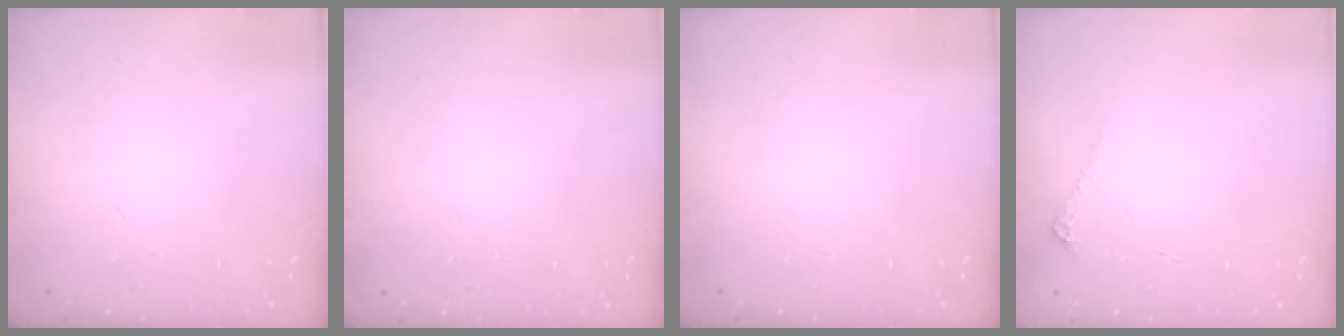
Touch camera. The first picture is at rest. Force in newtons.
{"total": 0.0}
{"total": 0.0}
{"total": 4.9, "press": 4.9, "slide": 0.7}